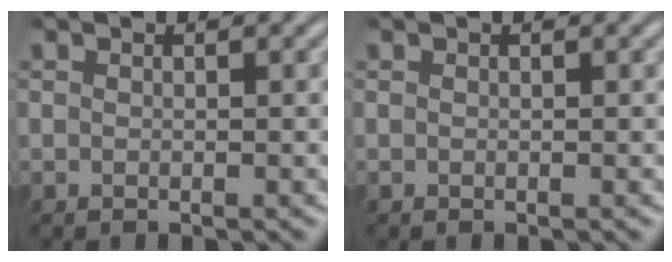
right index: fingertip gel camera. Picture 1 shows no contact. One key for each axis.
{"total": 0.0}